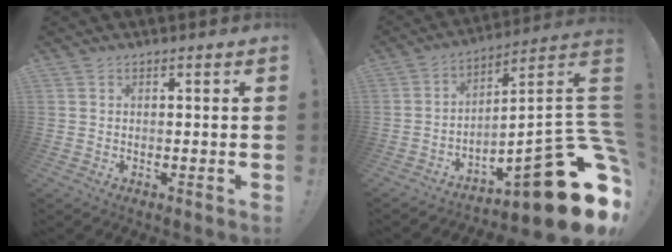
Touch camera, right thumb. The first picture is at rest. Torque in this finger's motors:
{"motor_torque": [2.97, 2.03, 0.98, -1.79, 0.43]}